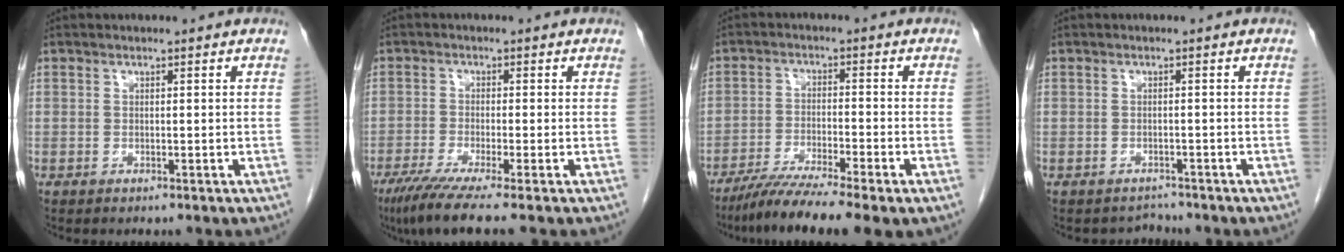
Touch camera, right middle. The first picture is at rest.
{"total": 6.9, "force": [-5.1, -0.6, 4.7], "torque": [-0.076, -0.022, -0.089]}
{"total": 9.7, "force": [-7.2, -0.2, 6.5], "torque": [-0.107, -0.024, -0.121]}
{"total": 1.3, "force": [-1.0, 0.3, -0.7], "torque": [0.007, -0.006, -0.015]}